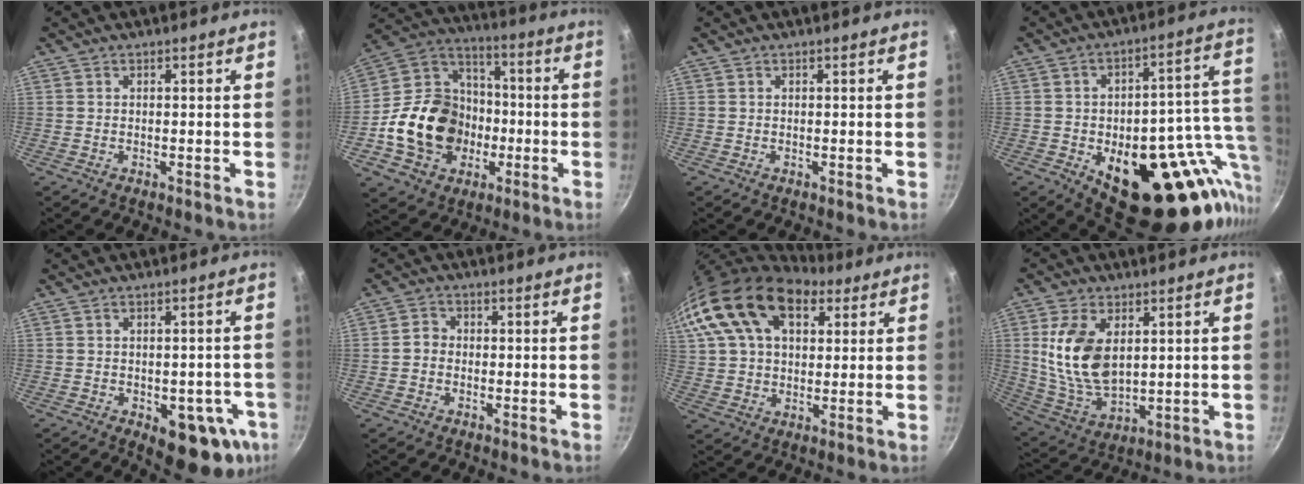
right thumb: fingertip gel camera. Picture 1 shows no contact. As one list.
[{"total": 20.6, "force": [-4.5, 16.8, 11.2], "torque": [-0.173, 0.049, -0.074]}, {"total": 0.0}, {"total": 28.5, "force": [-6.8, 14.1, 23.8], "torque": [-0.258, 0.004, -0.076]}, {"total": 12.5, "force": [-4.0, 6.6, 9.8], "torque": [-0.065, 0.008, -0.040]}, {"total": 3.1, "force": [-0.5, 2.8, 1.3], "torque": [-0.008, 0.014, -0.015]}, {"total": 24.3, "force": [11.5, 15.2, 15.1], "torque": [-0.301, 0.023, 0.201]}, {"total": 14.2, "force": [3.0, 8.5, 11.0], "torque": [-0.200, -0.026, 0.073]}]